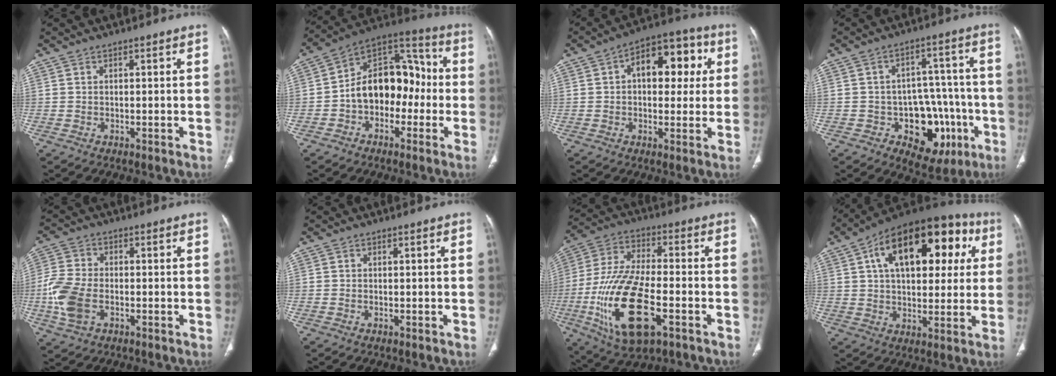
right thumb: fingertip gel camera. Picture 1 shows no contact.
{"total": 16.2, "force": [-2.3, 11.1, 11.6], "torque": [-0.140, 0.055, -0.047]}
{"total": 13.9, "force": [3.1, 8.3, 10.7], "torque": [-0.103, 0.027, 0.039]}
{"total": 14.9, "force": [-5.1, 10.0, 9.8], "torque": [-0.073, 0.041, -0.057]}
{"total": 9.4, "force": [-2.3, 5.8, 6.9], "torque": [-0.163, 0.007, -0.048]}
{"total": 0.0}
{"total": 20.7, "force": [-6.5, 8.7, 17.7], "torque": [-0.361, 0.012, -0.107]}
{"total": 25.1, "force": [7.9, 13.3, 19.8], "torque": [-0.265, 0.031, 0.115]}